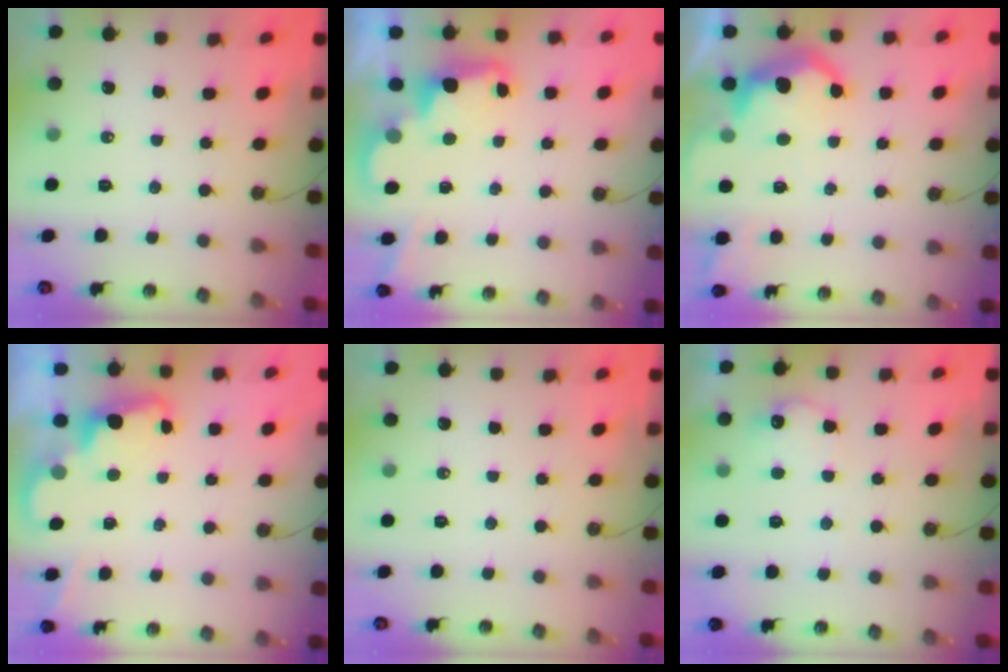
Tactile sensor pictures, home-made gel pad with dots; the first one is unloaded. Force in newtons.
{"total": 2.4, "press": 2.4, "slide": 0.6}
{"total": 11.0, "press": 11.0, "slide": 0.8}
{"total": 2.4, "press": 2.3, "slide": 0.5}
{"total": 0.0}
{"total": 9.6, "press": 9.6, "slide": 0.4}